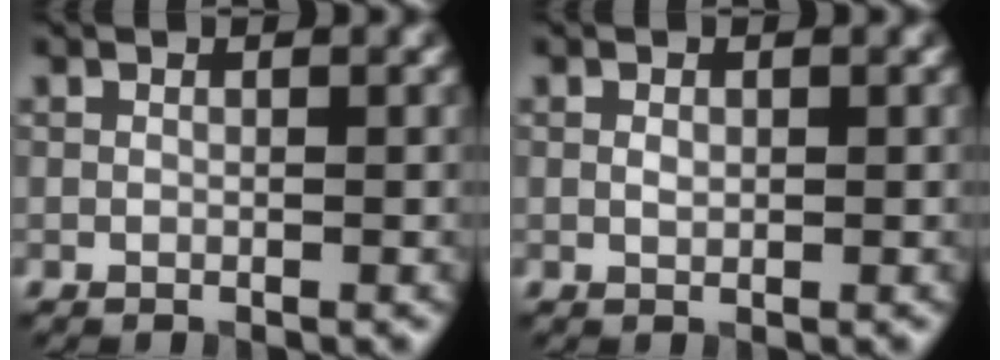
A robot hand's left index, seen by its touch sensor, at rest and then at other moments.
{"total": 0.8, "force": [0.1, 0.5, 0.5], "torque": [-0.010, -0.001, 0.003]}